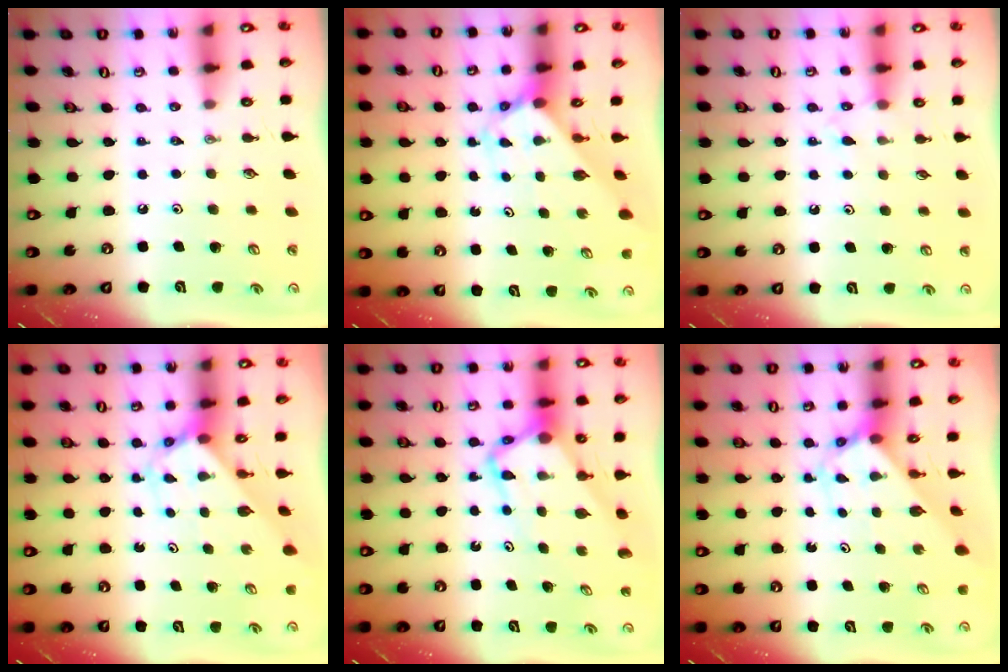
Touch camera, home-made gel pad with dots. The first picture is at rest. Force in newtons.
{"total": 2.4, "press": 2.4, "slide": 0.2}
{"total": 5.5, "press": 5.5, "slide": 0.7}
{"total": 2.6, "press": 2.6, "slide": 0.2}
{"total": 7.2, "press": 7.1, "slide": 0.6}
{"total": 2.6, "press": 2.6, "slide": 0.2}